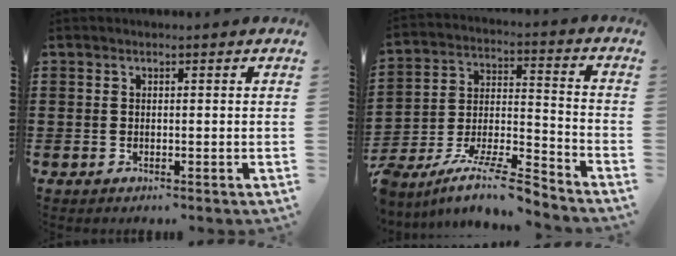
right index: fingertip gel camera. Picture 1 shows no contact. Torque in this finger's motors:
{"motor_torque": [0.49, -0.12, 0.73, 0.21]}